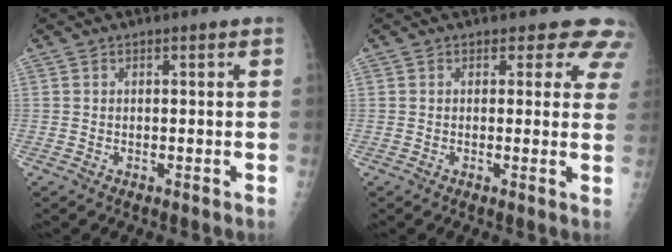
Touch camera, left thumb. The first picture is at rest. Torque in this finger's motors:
{"motor_torque": [0.04, 0.18, -0.22, -0.07, 0.04]}